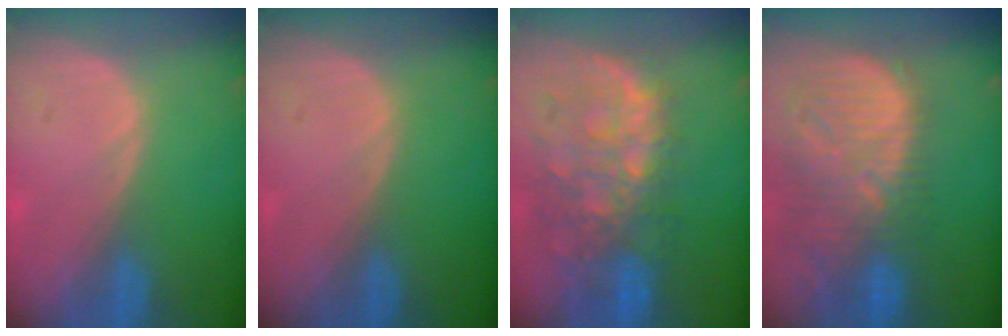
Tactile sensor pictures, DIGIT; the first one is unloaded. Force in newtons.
{"total": 0.0}
{"total": 11.2, "press": 9.8, "slide": 5.6}
{"total": 13.4, "press": 11.5, "slide": 7.0}